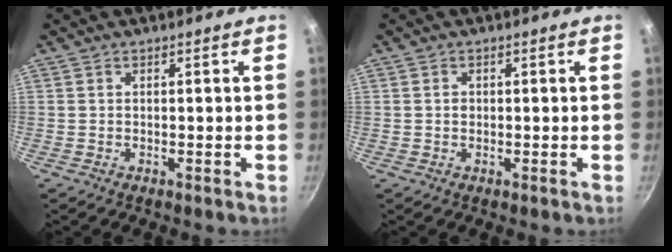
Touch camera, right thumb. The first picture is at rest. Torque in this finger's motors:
{"motor_torque": [-0.24, -0.07, 0.01, 0.27, -0.04]}